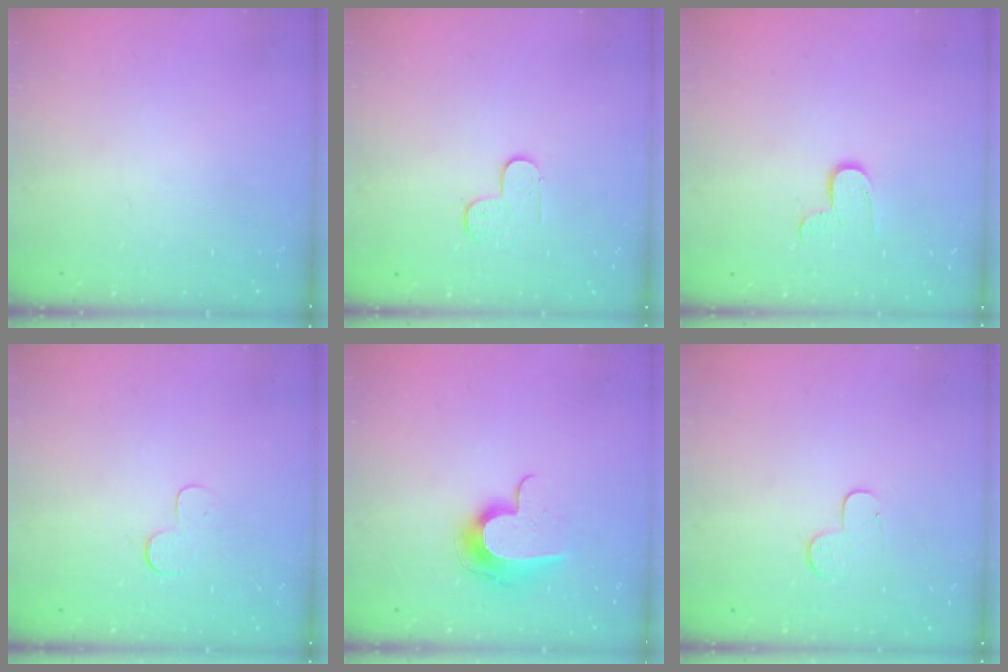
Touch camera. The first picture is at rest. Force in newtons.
{"total": 5.4, "press": 5.3, "slide": 0.6}
{"total": 6.8, "press": 6.8, "slide": 0.1}
{"total": 6.0, "press": 6.0, "slide": 0.5}
{"total": 9.7, "press": 9.7, "slide": 0.4}
{"total": 5.1, "press": 5.1, "slide": 0.5}